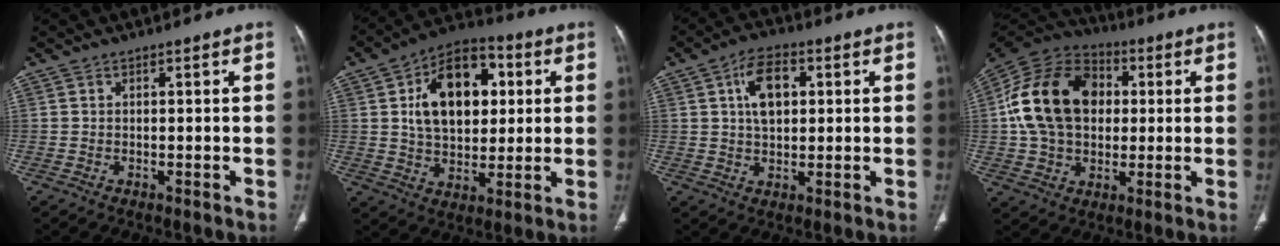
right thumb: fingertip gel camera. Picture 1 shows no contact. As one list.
[{"total": 17.7, "force": [4.0, 11.4, 12.9], "torque": [-0.166, 0.007, 0.063]}, {"total": 8.4, "force": [2.2, 5.0, 6.3], "torque": [-0.090, 0.005, 0.034]}, {"total": 20.8, "force": [2.4, 15.3, 13.9], "torque": [-0.244, 0.018, 0.040]}]